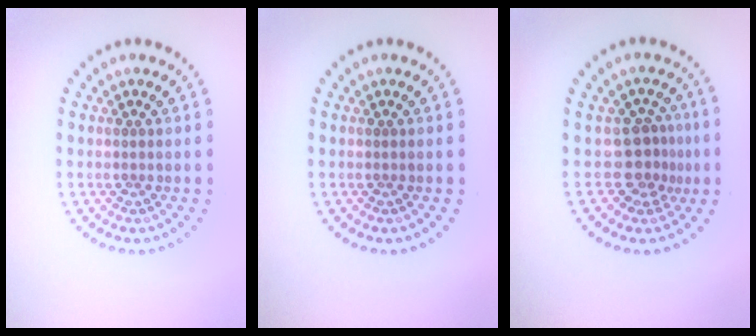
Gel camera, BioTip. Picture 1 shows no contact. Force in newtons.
{"total": 0.0}
{"total": 2.8, "press": 2.0, "slide": 1.9}